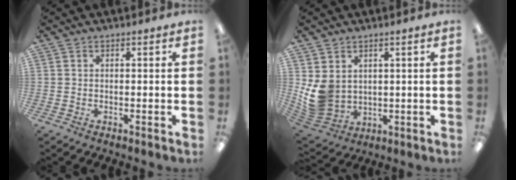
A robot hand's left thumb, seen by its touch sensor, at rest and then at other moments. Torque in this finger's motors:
{"motor_torque": [1.03, 1.91, 0.82, -0.82, 0.10]}